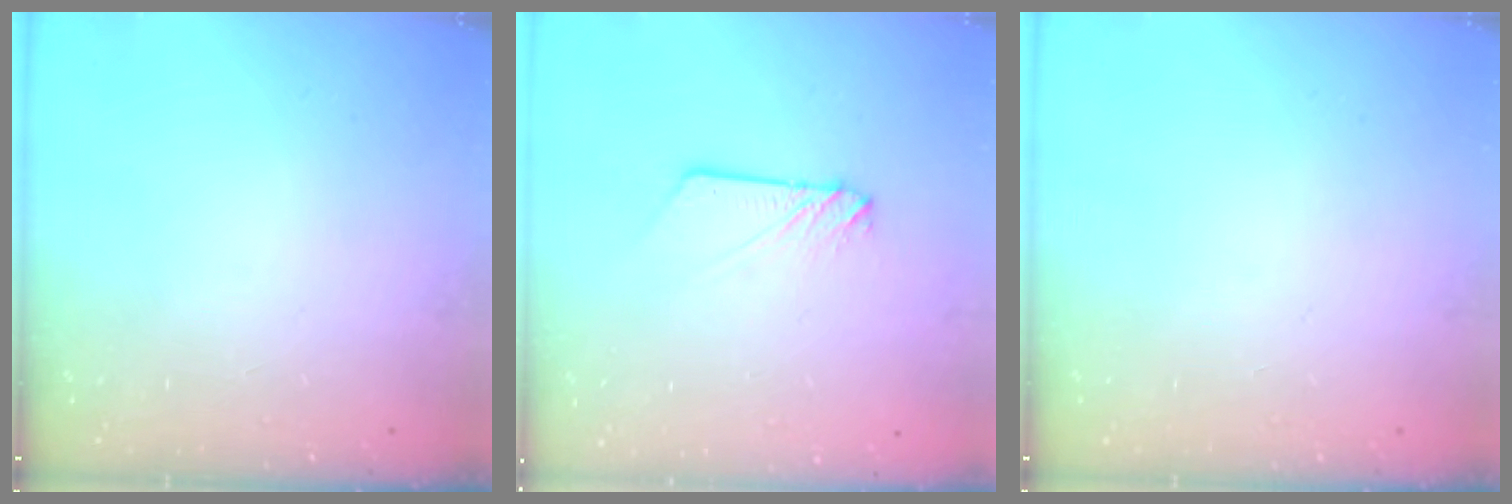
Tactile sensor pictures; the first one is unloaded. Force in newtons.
{"total": 3.0, "press": 3.0, "slide": 0.2}
{"total": 0.0}